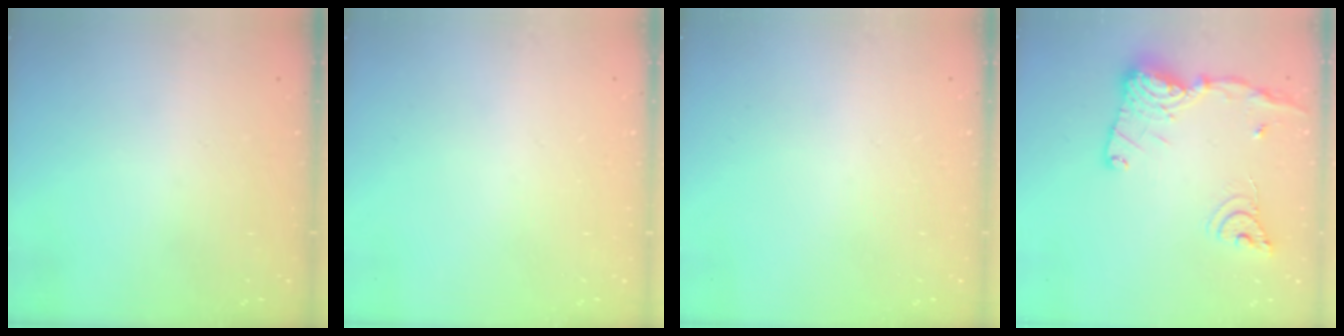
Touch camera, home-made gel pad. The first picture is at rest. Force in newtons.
{"total": 0.0}
{"total": 0.0}
{"total": 17.9, "press": 17.8, "slide": 1.6}